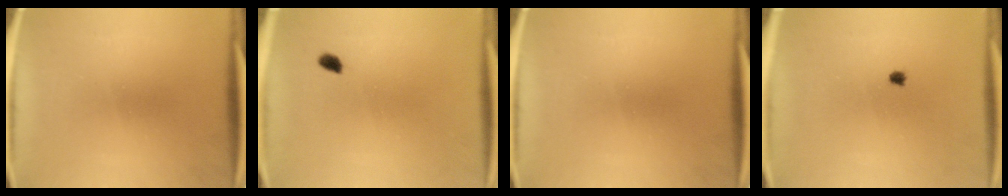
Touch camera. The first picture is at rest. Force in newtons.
{"total": 1.5}
{"total": 0.0}
{"total": 0.6}